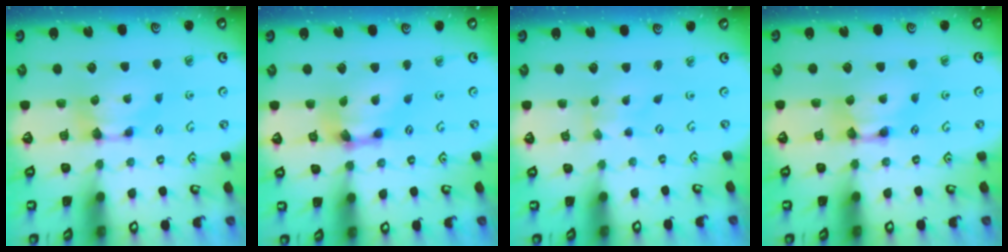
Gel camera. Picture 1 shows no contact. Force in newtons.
{"total": 5.5, "press": 5.0, "slide": 2.3}
{"total": 2.8, "press": 2.7, "slide": 0.9}
{"total": 2.0, "press": 2.0, "slide": 0.1}